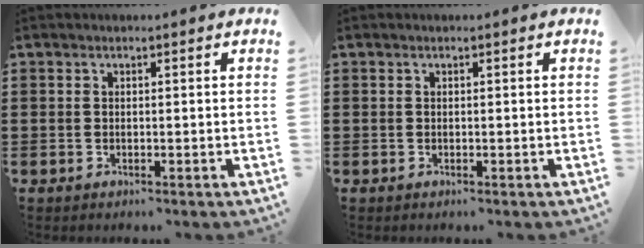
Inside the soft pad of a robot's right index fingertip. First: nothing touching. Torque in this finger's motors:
{"motor_torque": [0.74, 1.40, 0.00, 0.01]}